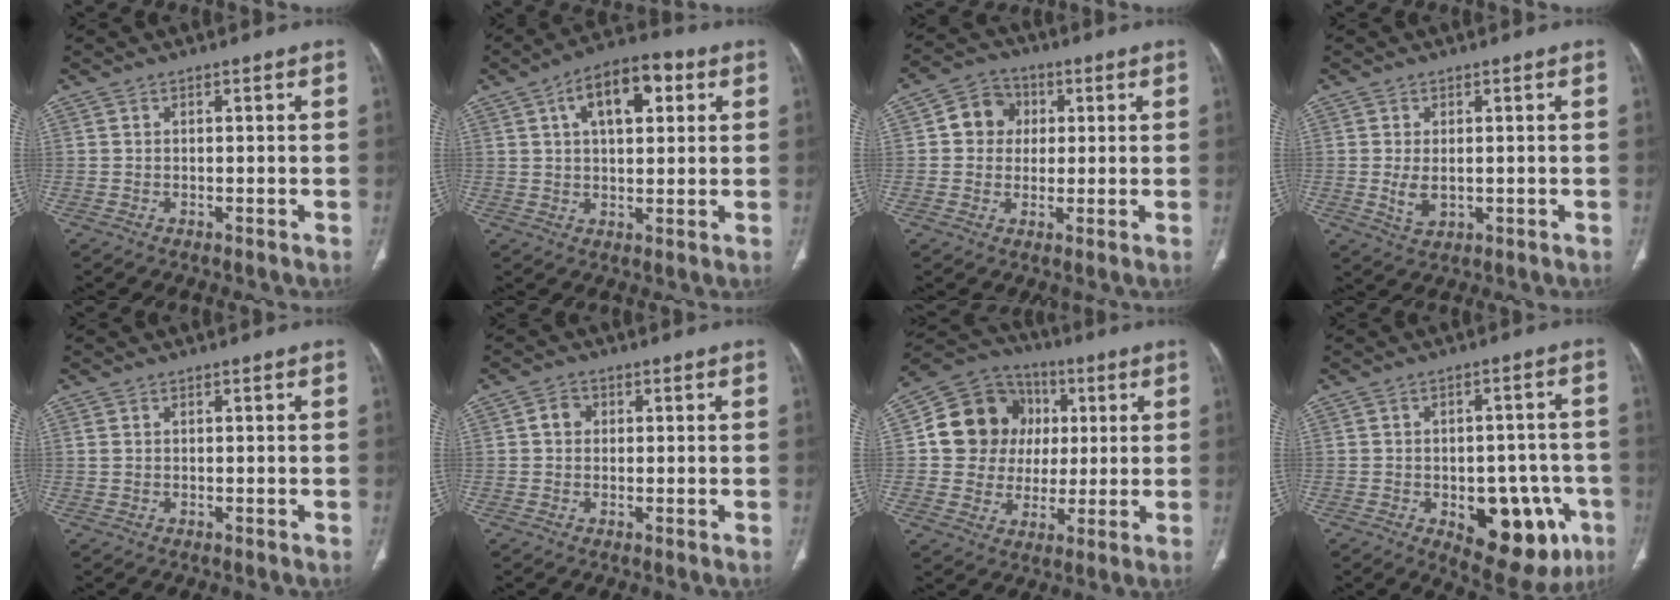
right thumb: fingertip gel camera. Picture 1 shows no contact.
{"total": 11.8, "force": [4.1, 5.9, 9.3], "torque": [-0.132, 0.013, 0.059]}
{"total": 7.4, "force": [1.3, 6.6, 3.0], "torque": [-0.018, 0.007, 0.013]}
{"total": 3.8, "force": [-0.2, 2.3, 3.0], "torque": [-0.056, -0.008, 0.005]}
{"total": 0.9, "force": [0.2, 0.6, 0.7], "torque": [-0.024, 0.008, 0.009]}
{"total": 2.5, "force": [0.3, 2.2, 1.2], "torque": [-0.011, 0.009, 0.003]}
{"total": 15.8, "force": [2.5, 14.2, 6.5], "torque": [-0.076, 0.018, 0.046]}
{"total": 16.6, "force": [-6.0, 9.1, 12.5], "torque": [-0.119, 0.024, -0.061]}